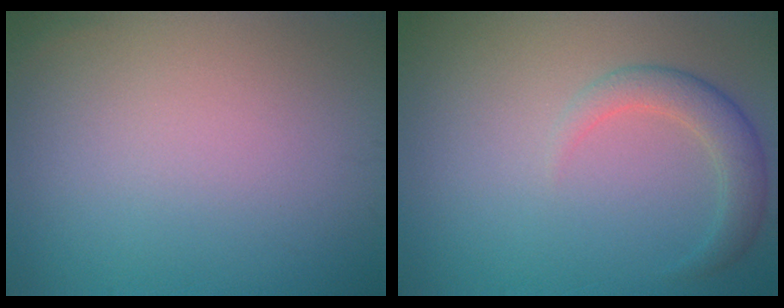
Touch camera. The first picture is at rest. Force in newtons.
{"total": 2.7, "press": 2.7, "slide": 0.1}